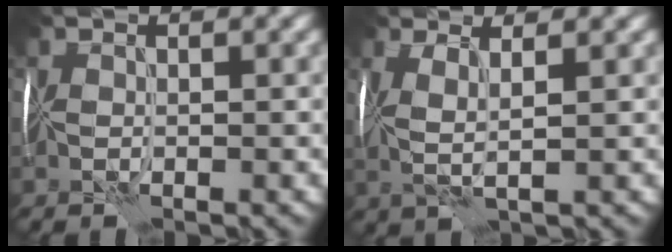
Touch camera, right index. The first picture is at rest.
{"total": 2.3, "force": [1.0, 0.4, 2.0], "torque": [-0.051, 0.003, 0.013]}